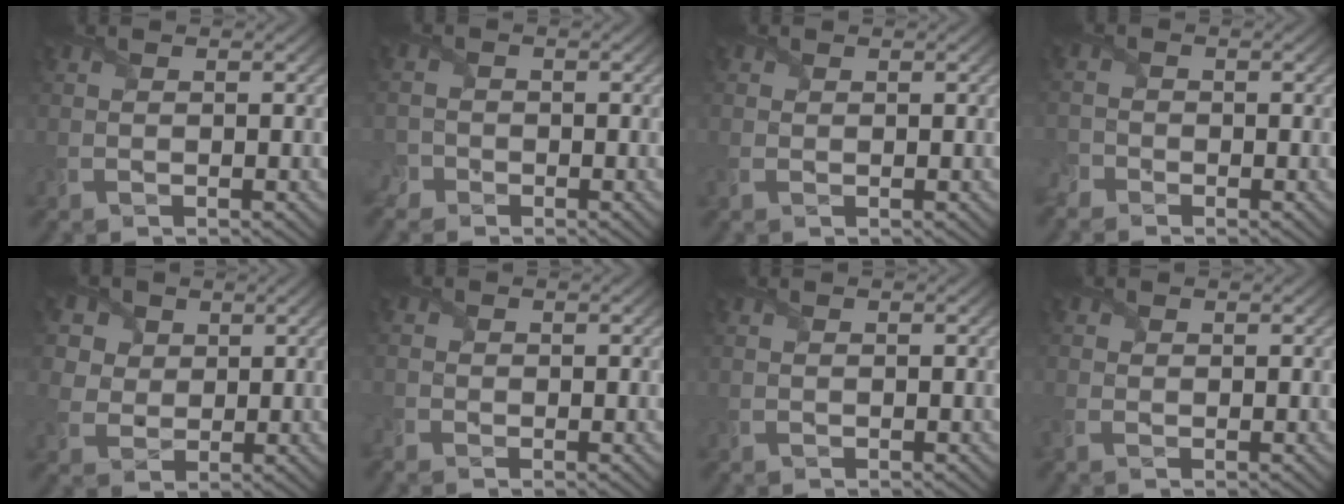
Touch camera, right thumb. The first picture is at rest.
{"total": 2.4, "force": [-2.0, 1.4, 0.3], "torque": [-0.012, -0.005, -0.048]}
{"total": 1.6, "force": [0.1, 1.4, 0.8], "torque": [-0.023, -0.003, 0.001]}
{"total": 2.4, "force": [-2.1, 1.0, 0.4], "torque": [-0.017, -0.009, -0.055]}
{"total": 7.5, "force": [4.0, 5.8, 2.5], "torque": [-0.117, 0.005, 0.070]}
{"total": 1.6, "force": [-1.1, 1.2, 0.3], "torque": [-0.010, -0.011, -0.027]}
{"total": 0.0}
{"total": 2.0, "force": [-0.4, 1.6, 1.1], "torque": [-0.036, -0.006, -0.014]}